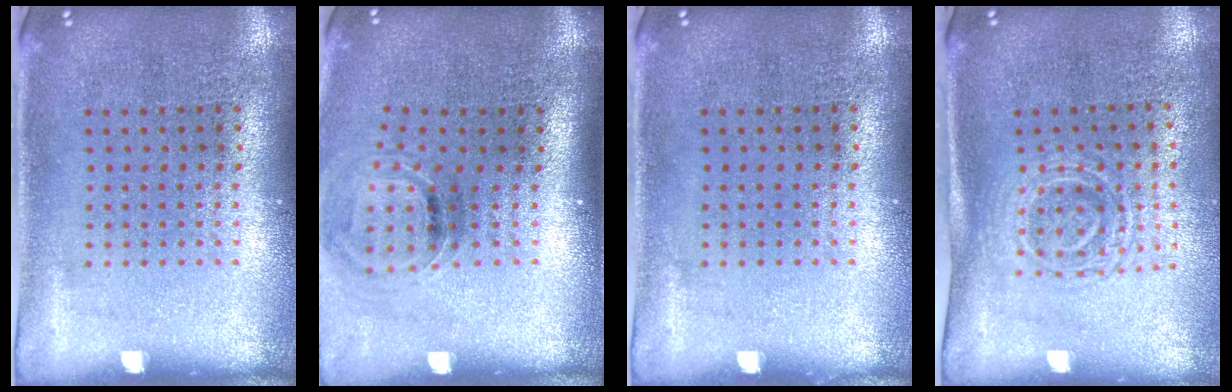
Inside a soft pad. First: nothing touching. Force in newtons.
{"total": 1.0, "press": 0.8, "slide": 0.5}
{"total": 0.0}
{"total": 1.7, "press": 1.3, "slide": 1.0}